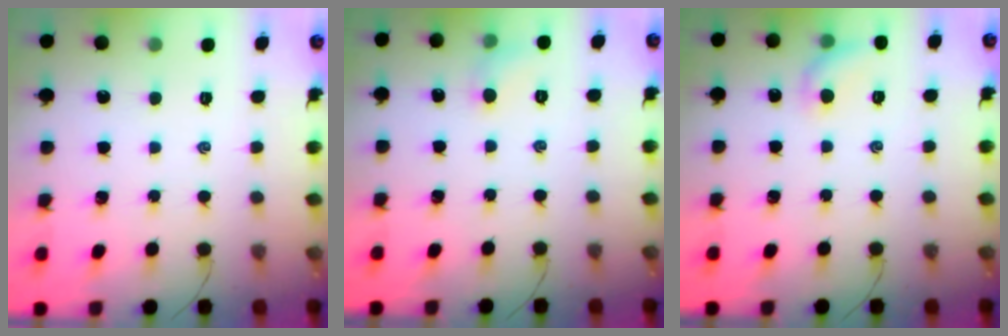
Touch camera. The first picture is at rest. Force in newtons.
{"total": 5.1, "press": 4.8, "slide": 1.7}
{"total": 7.5, "press": 7.3, "slide": 1.8}